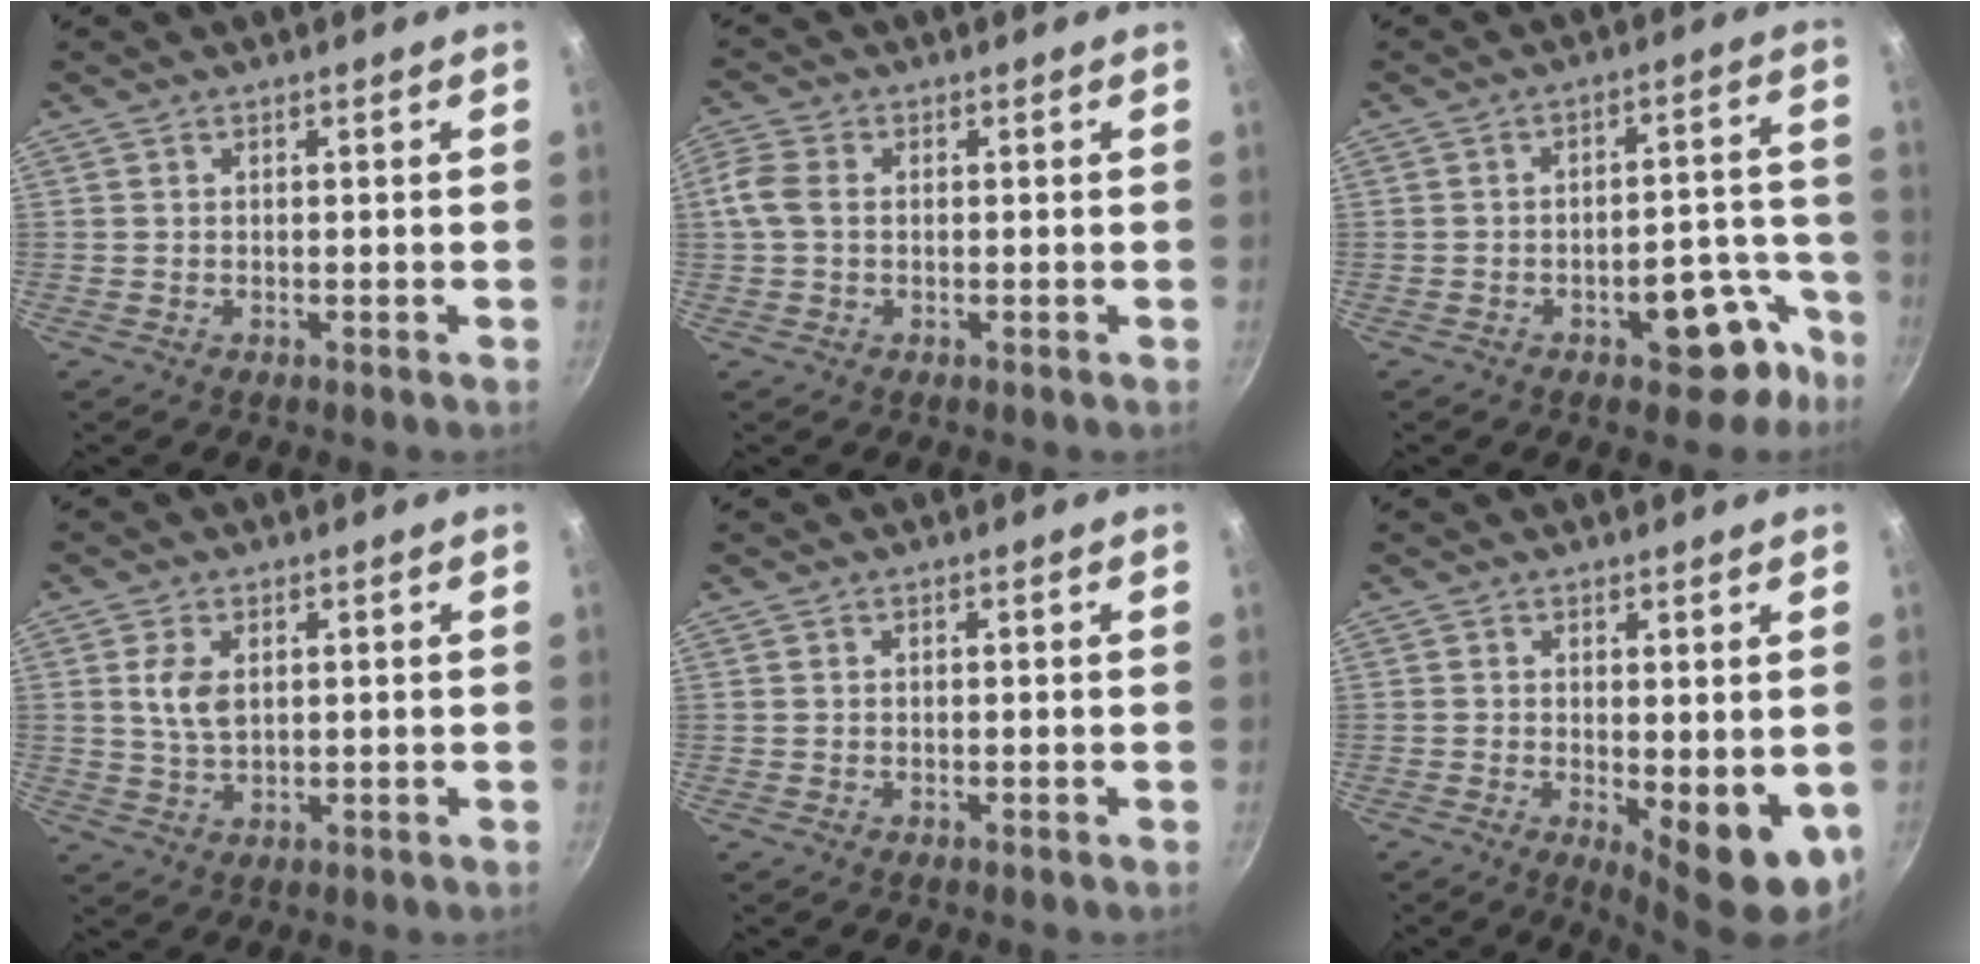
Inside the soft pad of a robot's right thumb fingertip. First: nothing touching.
{"total": 4.5, "force": [0.1, 3.2, 3.2], "torque": [-0.074, 0.010, -0.006]}
{"total": 11.4, "force": [-6.0, 5.7, 7.8], "torque": [-0.034, 0.062, -0.070]}
{"total": 5.1, "force": [1.2, 3.0, 3.9], "torque": [-0.074, -0.005, 0.025]}
{"total": 0.0}
{"total": 9.5, "force": [-1.2, 3.7, 8.7], "torque": [-0.099, -0.008, -0.004]}